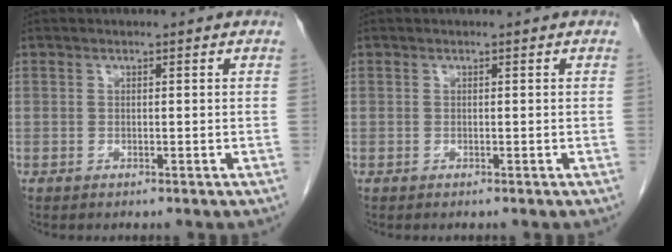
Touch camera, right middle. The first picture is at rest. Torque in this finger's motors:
{"motor_torque": [0.01, 0.00, -0.02, 0.01]}